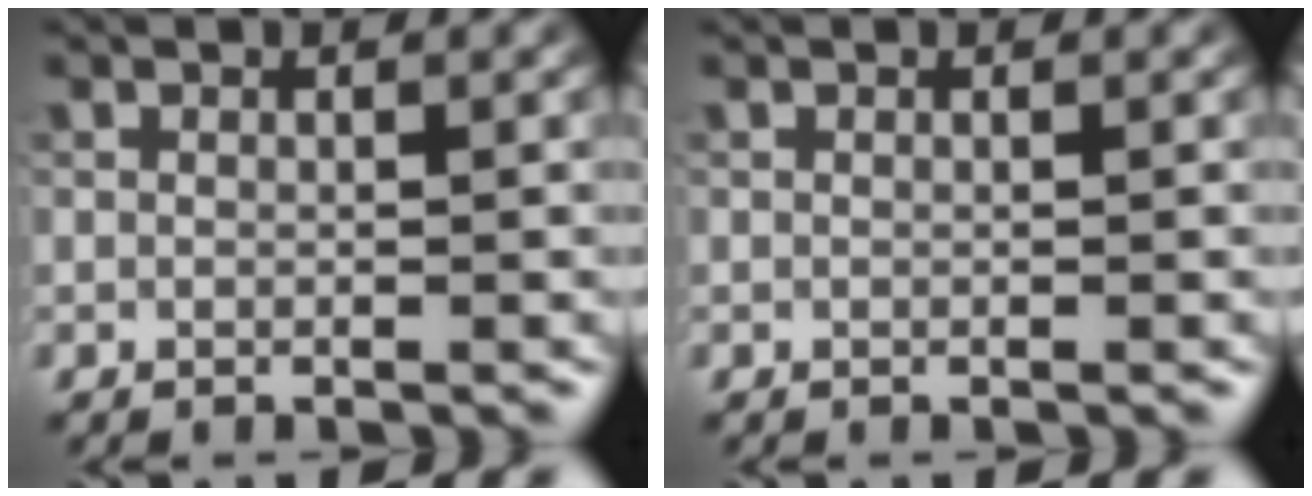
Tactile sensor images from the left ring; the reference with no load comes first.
{"total": 0.0}